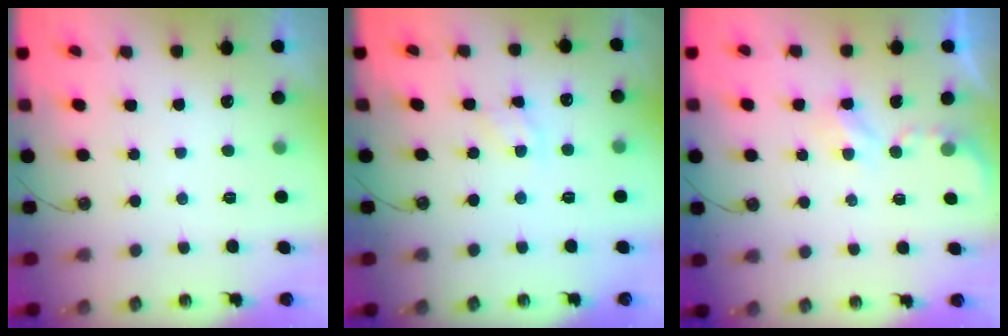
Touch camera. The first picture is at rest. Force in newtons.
{"total": 6.7, "press": 6.6, "slide": 0.8}
{"total": 2.7, "press": 2.7, "slide": 0.5}